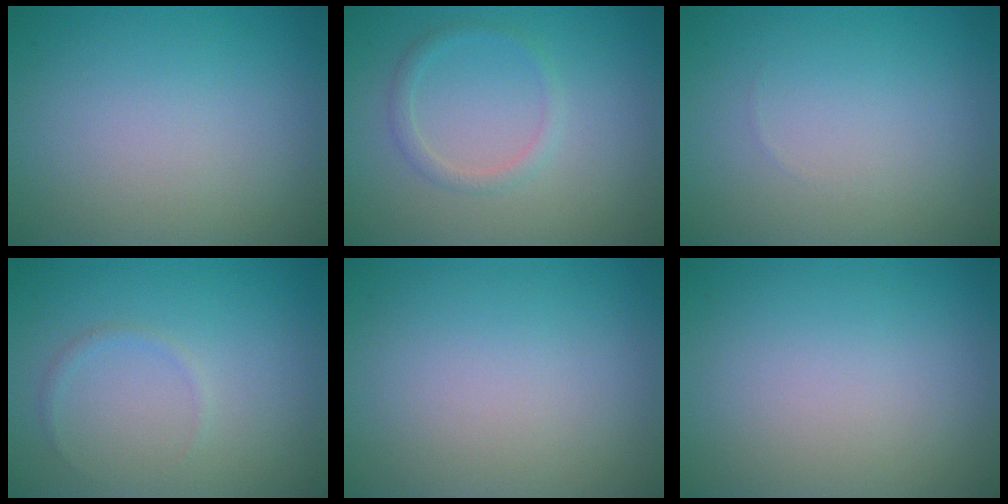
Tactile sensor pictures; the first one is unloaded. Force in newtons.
{"total": 1.4, "press": 1.4, "slide": 0.1}
{"total": 0.0}
{"total": 0.7, "press": 0.7, "slide": 0.1}
{"total": 0.0}
{"total": 0.0}